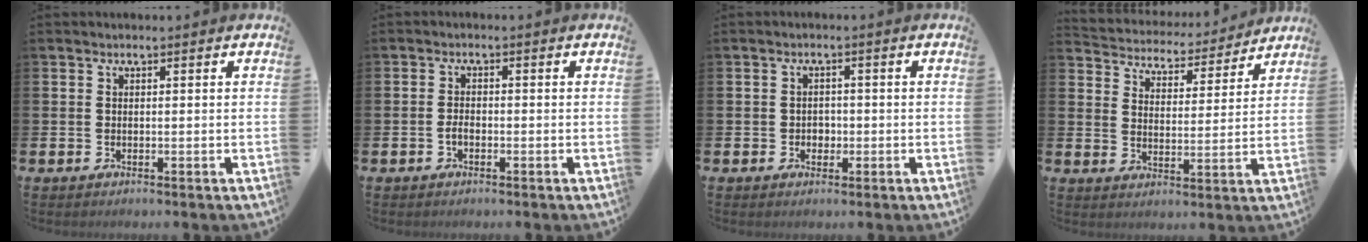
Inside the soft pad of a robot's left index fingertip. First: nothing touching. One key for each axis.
{"total": 1.4, "fx": -0.6, "fy": 0.8, "fz": 1.0, "tx": -0.012, "ty": -0.001, "tz": -0.014}
{"total": 1.7, "fx": -0.4, "fy": 1.6, "fz": 0.5, "tx": 0.000, "ty": 0.001, "tz": -0.013}
{"total": 4.6, "fx": 4.4, "fy": 1.3, "fz": 0.0, "tx": -0.021, "ty": -0.045, "tz": 0.070}